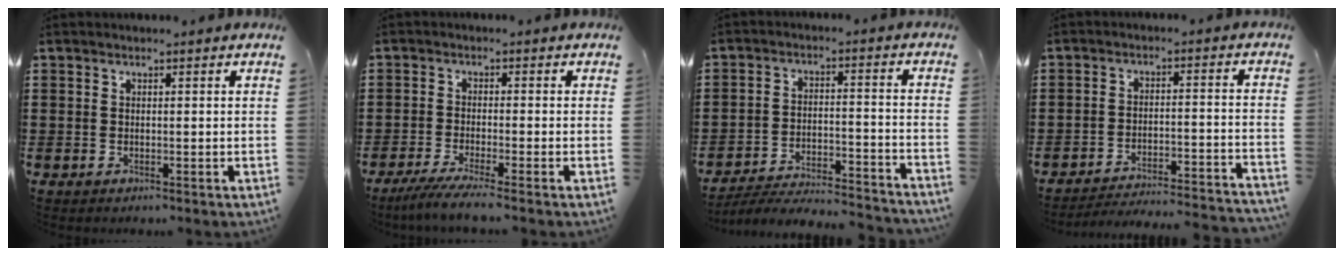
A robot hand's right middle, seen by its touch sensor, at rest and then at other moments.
{"total": 3.5, "force": [-2.9, -0.4, 2.0], "torque": [-0.054, -0.017, -0.060]}
{"total": 5.5, "force": [-5.3, 0.5, 1.5], "torque": [-0.032, 0.002, -0.107]}
{"total": 3.9, "force": [-3.8, -0.1, 1.0], "torque": [-0.031, -0.007, -0.084]}